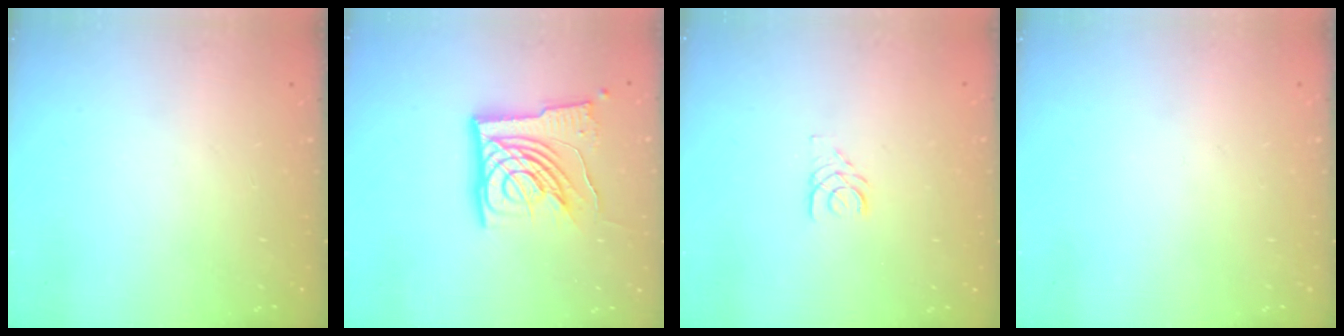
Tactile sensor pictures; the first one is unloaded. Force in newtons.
{"total": 15.6, "press": 15.5, "slide": 1.6}
{"total": 2.5, "press": 2.5, "slide": 0.3}
{"total": 0.0}